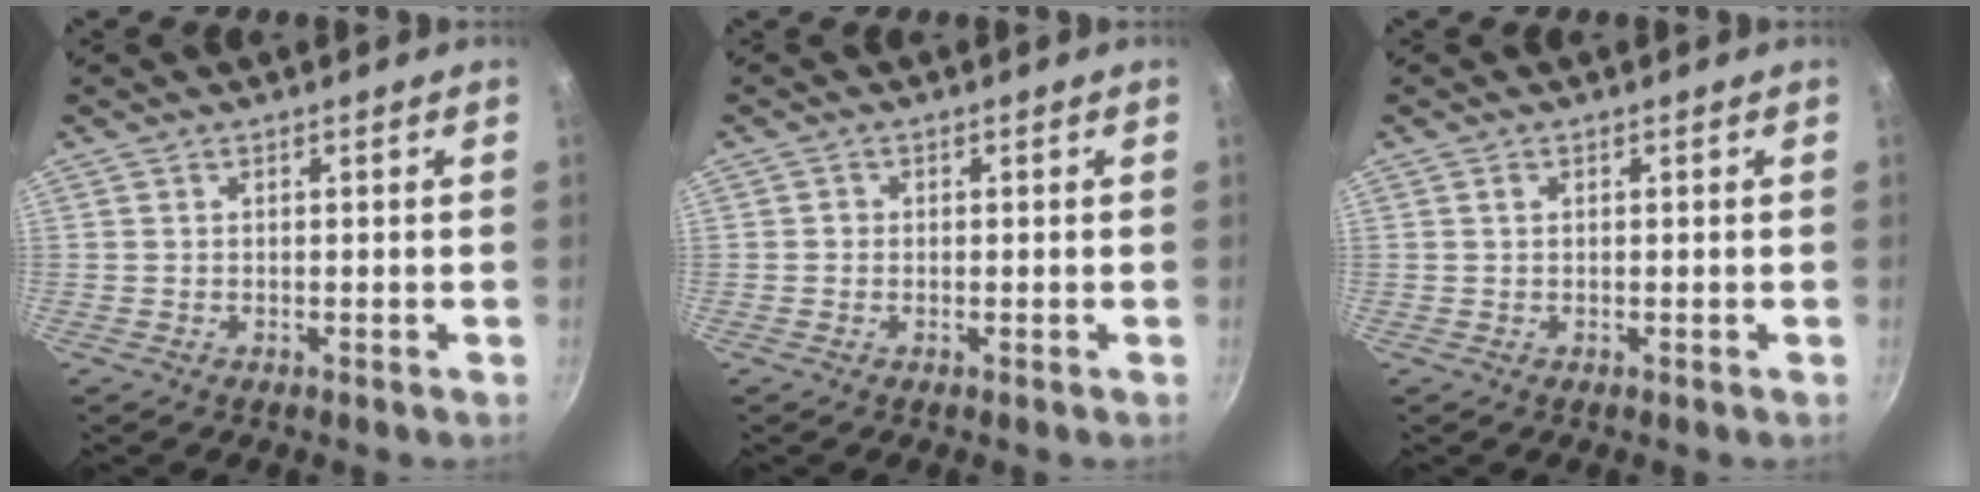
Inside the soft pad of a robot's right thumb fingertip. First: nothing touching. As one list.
[{"total": 0.9, "force": [-0.2, 0.9, 0.2], "torque": [0.001, 0.003, -0.005]}, {"total": 0.6, "force": [0.2, 0.4, 0.3], "torque": [-0.006, 0.002, 0.003]}]